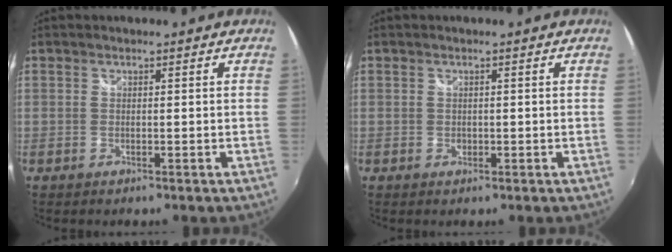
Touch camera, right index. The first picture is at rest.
{"total": 0.7, "force": [-0.2, 0.7, 0.2], "torque": [-0.001, -0.002, -0.003]}